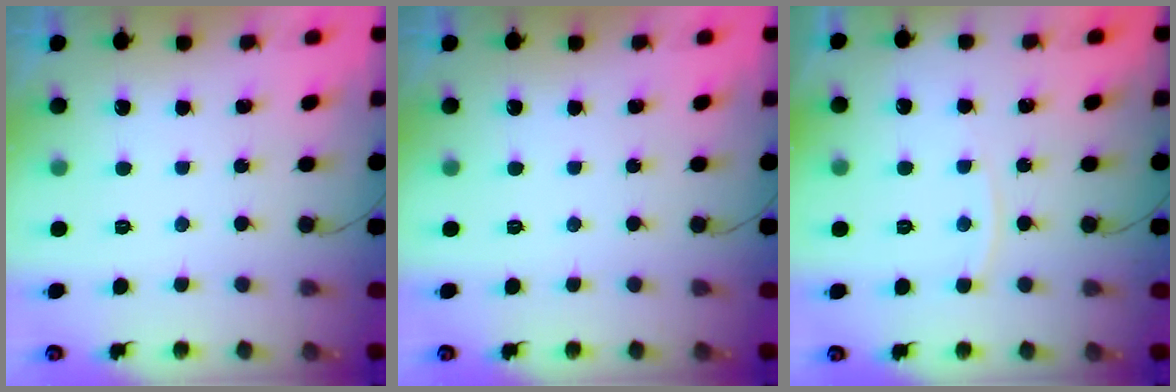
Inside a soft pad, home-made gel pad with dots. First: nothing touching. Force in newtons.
{"total": 0.0}
{"total": 3.6, "press": 3.6, "slide": 0.5}